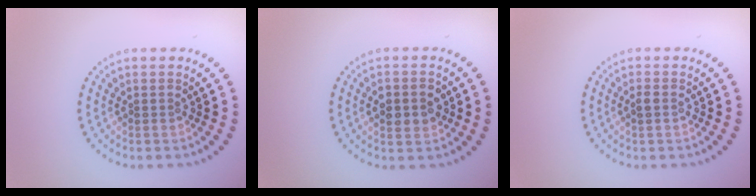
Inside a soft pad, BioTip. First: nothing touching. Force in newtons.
{"total": 2.9, "press": 2.9, "slide": 0.0}
{"total": 0.9, "press": 0.9, "slide": 0.1}